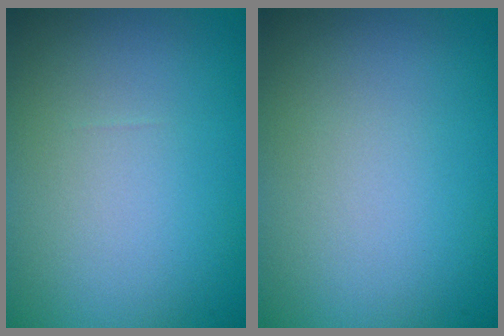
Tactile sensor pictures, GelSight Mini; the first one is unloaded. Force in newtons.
{"total": 0.0}